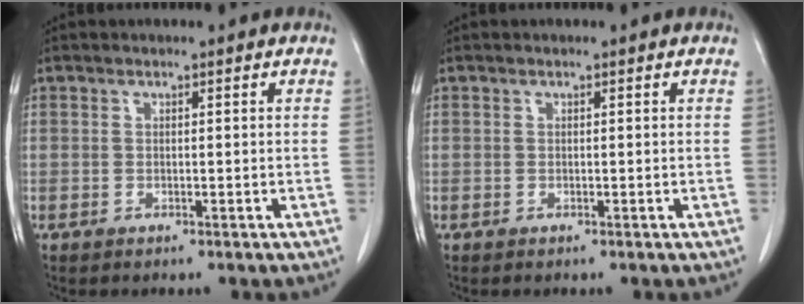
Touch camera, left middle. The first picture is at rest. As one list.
[{"total": 0.0}]